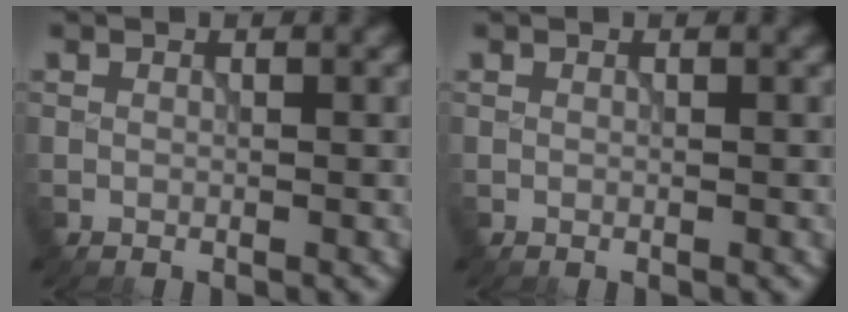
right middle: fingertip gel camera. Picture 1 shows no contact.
{"total": 0.0}